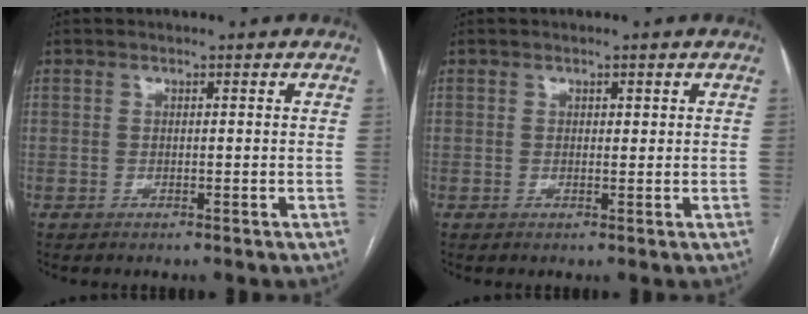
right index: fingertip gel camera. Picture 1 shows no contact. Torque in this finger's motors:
{"motor_torque": [0.03, 0.19, 0.04, -0.01]}